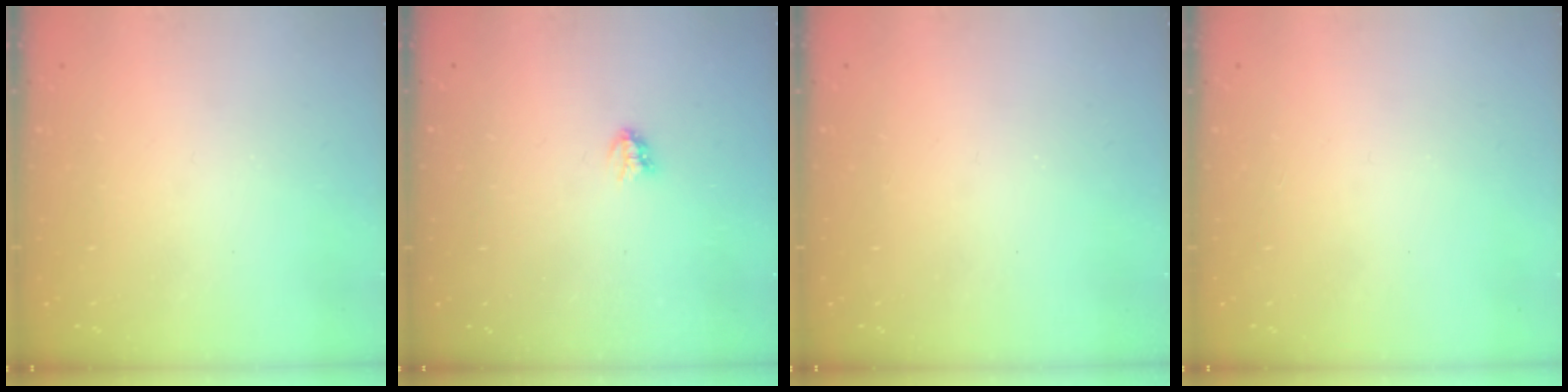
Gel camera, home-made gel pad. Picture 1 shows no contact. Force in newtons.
{"total": 2.9, "press": 2.9, "slide": 0.3}
{"total": 0.0}
{"total": 0.0}